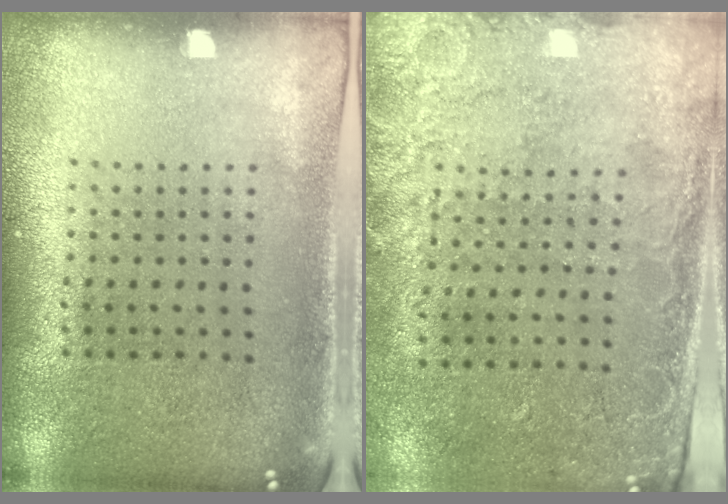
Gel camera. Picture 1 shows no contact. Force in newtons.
{"total": 2.6, "press": 2.1, "slide": 1.5}